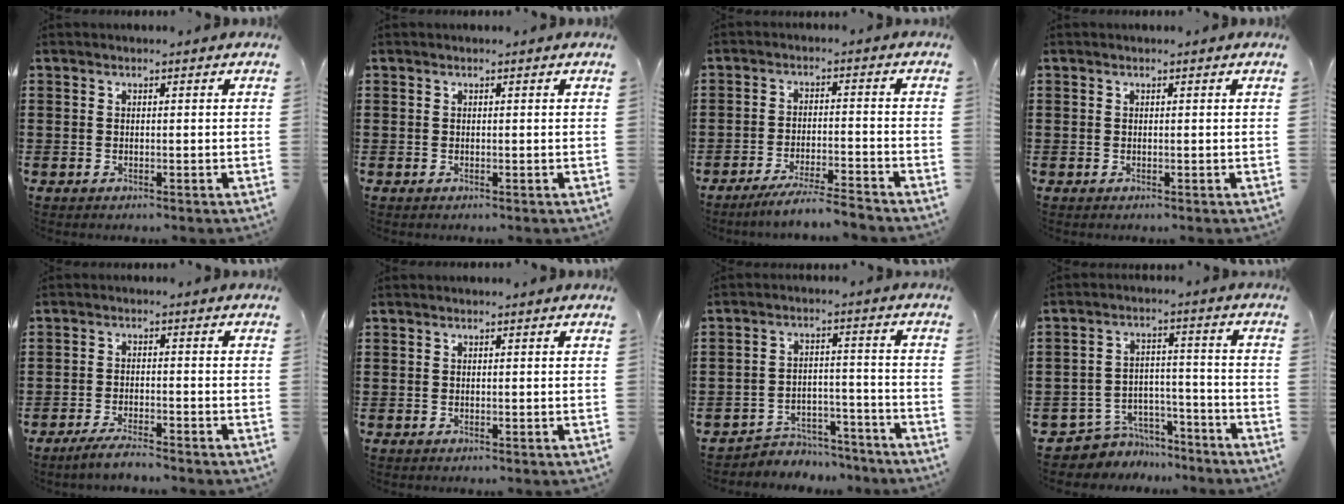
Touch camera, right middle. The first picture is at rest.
{"total": 0.0}
{"total": 4.8, "force": [-4.5, -0.2, 1.6], "torque": [-0.032, -0.007, -0.089]}
{"total": 0.0}
{"total": 3.1, "force": [-2.8, 0.1, 1.3], "torque": [-0.023, 0.002, -0.054]}
{"total": 0.0}
{"total": 4.6, "force": [-4.5, 1.1, 0.1], "torque": [-0.006, 0.010, -0.095]}
{"total": 5.6, "force": [-5.3, 1.7, 0.1], "torque": [-0.014, 0.011, -0.112]}